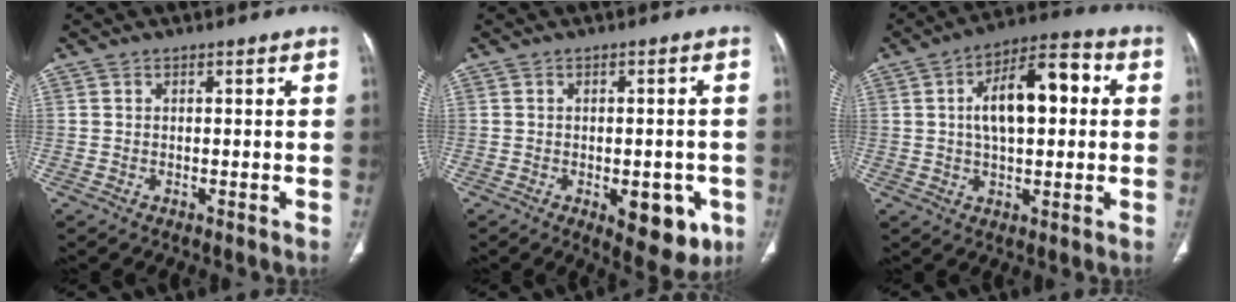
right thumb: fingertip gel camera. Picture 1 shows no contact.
{"total": 9.8, "force": [-3.5, 4.9, 7.8], "torque": [-0.067, 0.004, -0.032]}
{"total": 13.6, "force": [2.3, 6.4, 11.8], "torque": [-0.181, 0.025, 0.031]}